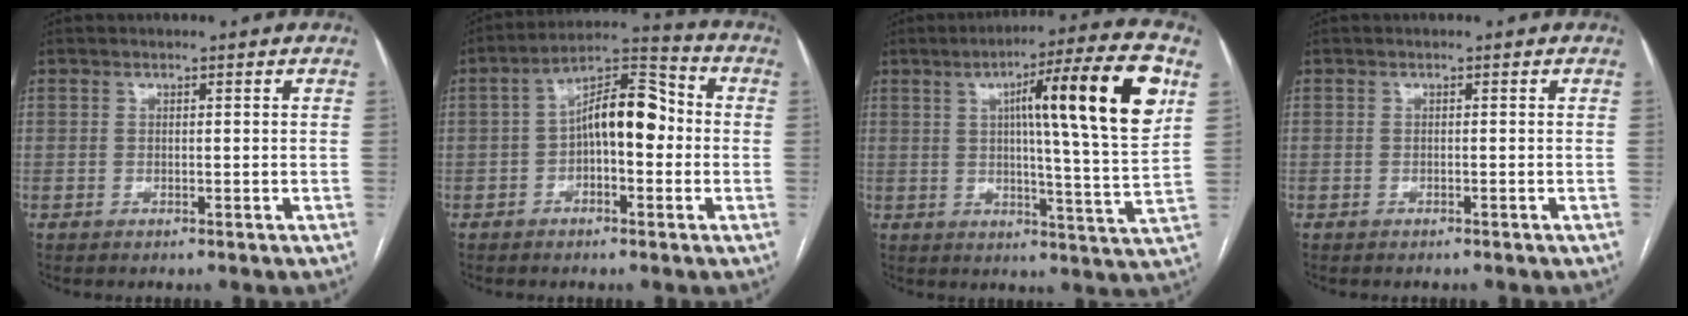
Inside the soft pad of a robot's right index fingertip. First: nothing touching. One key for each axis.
{"total": 10.3, "fx": -0.5, "fy": 4.2, "fz": 9.4, "tx": -0.163, "ty": 0.041, "tz": -0.013}
{"total": 18.9, "fx": 6.3, "fy": -0.2, "fz": 17.8, "tx": -0.255, "ty": 0.009, "tz": 0.079}
{"total": 0.0}